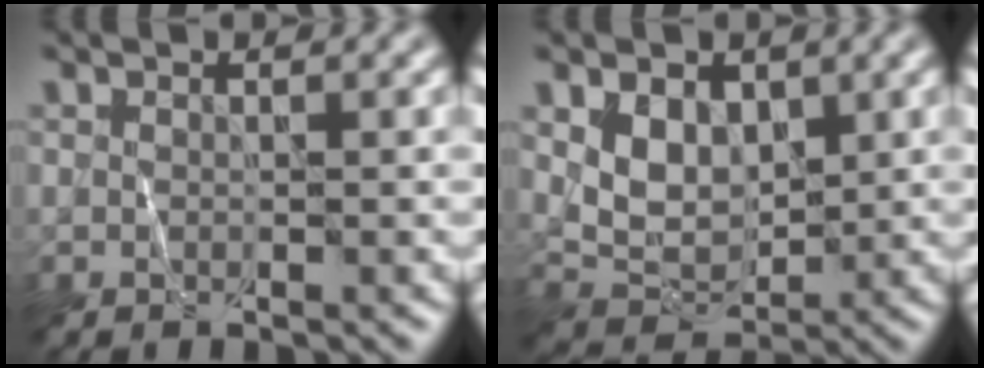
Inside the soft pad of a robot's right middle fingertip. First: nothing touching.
{"total": 4.0, "force": [1.2, 2.9, 2.5], "torque": [-0.051, -0.010, 0.024]}